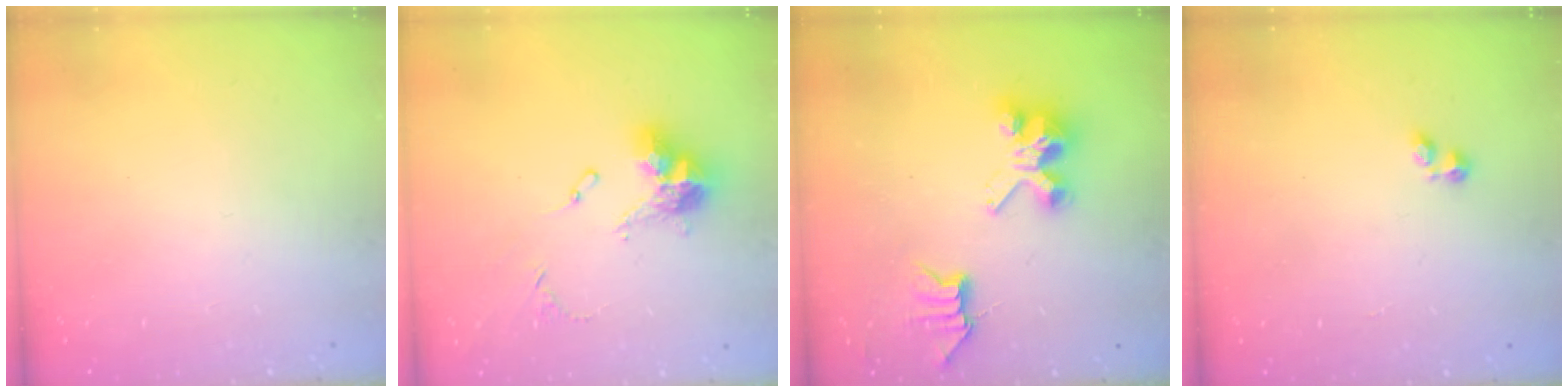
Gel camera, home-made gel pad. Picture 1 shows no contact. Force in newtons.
{"total": 13.3, "press": 13.3, "slide": 1.5}
{"total": 7.5, "press": 7.5, "slide": 0.2}
{"total": 0.7, "press": 0.7, "slide": 0.2}